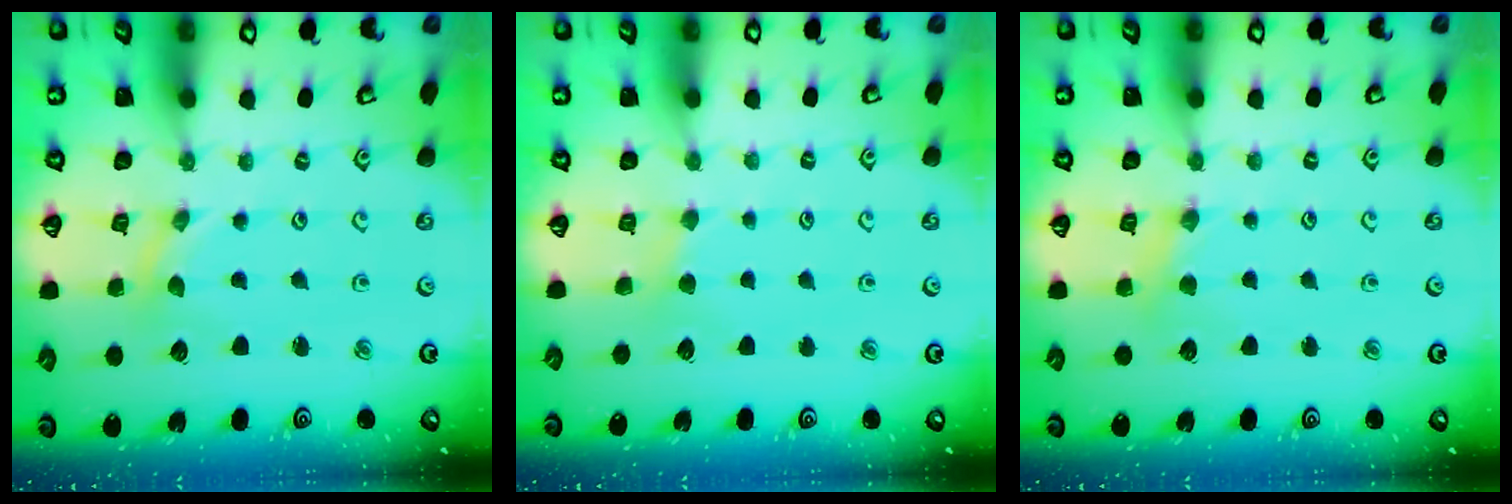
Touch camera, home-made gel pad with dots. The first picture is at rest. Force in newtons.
{"total": 2.1, "press": 2.1, "slide": 0.4}
{"total": 3.0, "press": 3.0, "slide": 0.4}